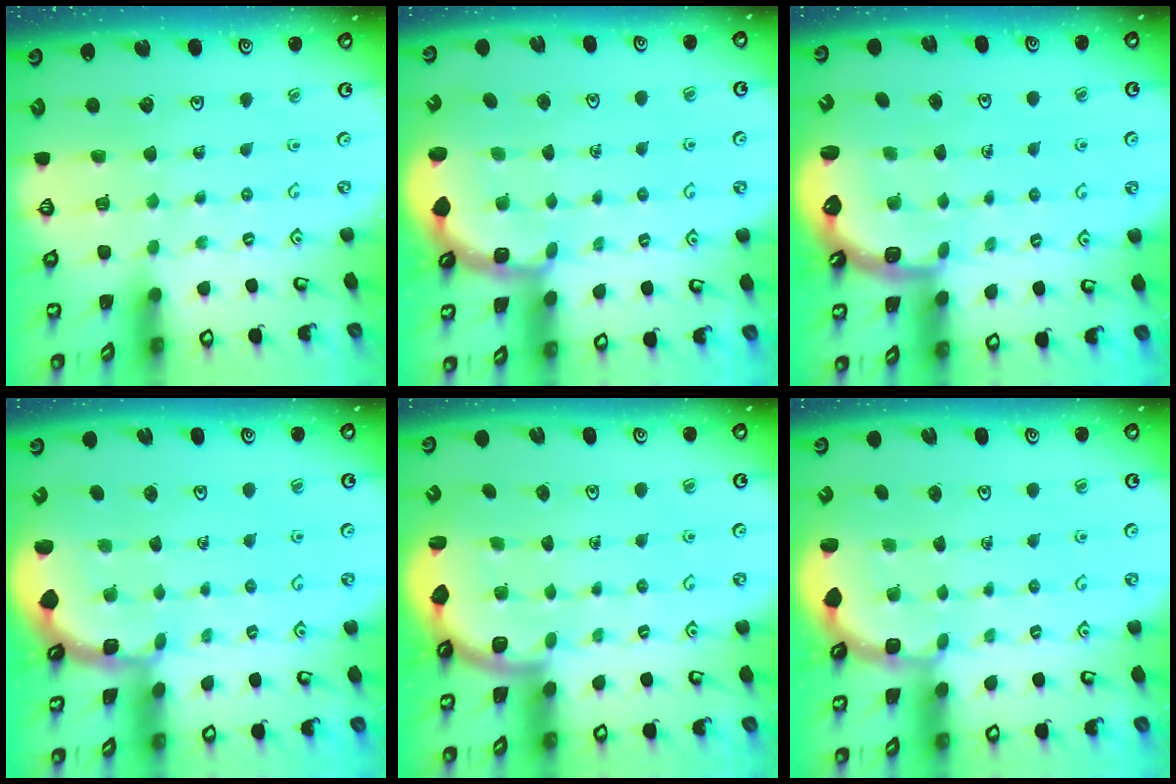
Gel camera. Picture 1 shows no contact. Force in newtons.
{"total": 3.3, "press": 2.9, "slide": 1.5}
{"total": 2.9, "press": 2.4, "slide": 1.6}
{"total": 1.9, "press": 1.9, "slide": 0.2}
{"total": 2.5, "press": 2.4, "slide": 0.7}
{"total": 2.7, "press": 2.4, "slide": 1.4}